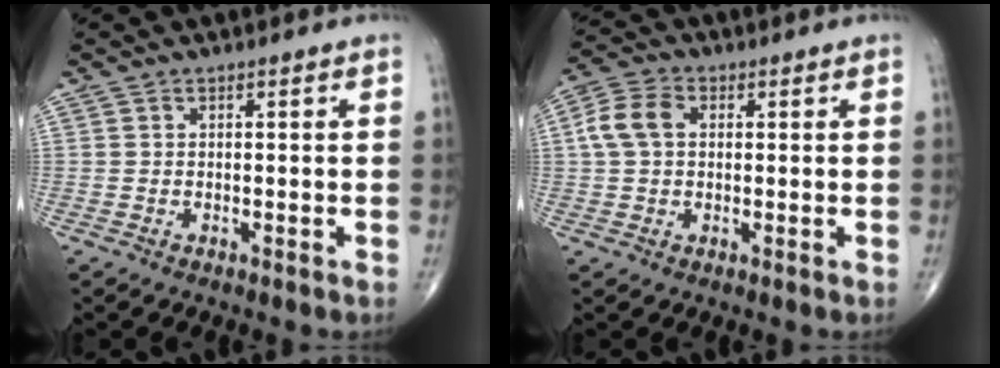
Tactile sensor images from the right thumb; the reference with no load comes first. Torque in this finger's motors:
{"motor_torque": [-0.06, 0.10, 0.49, -0.06, 0.03]}